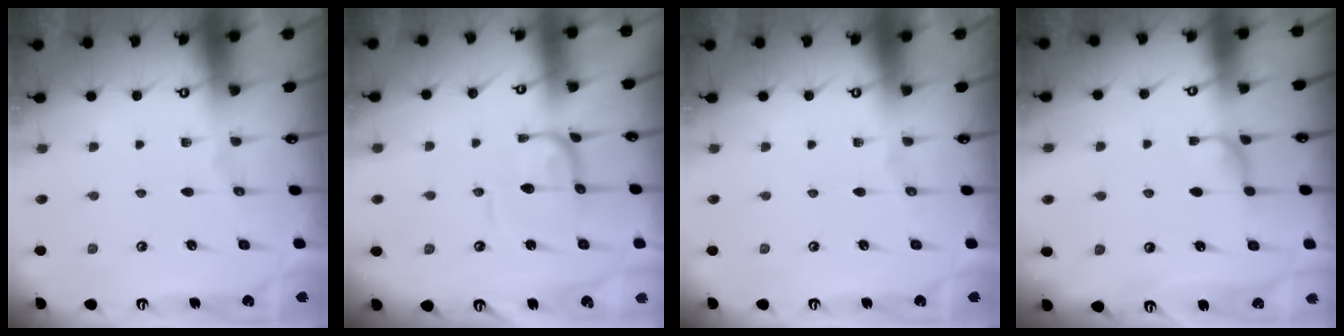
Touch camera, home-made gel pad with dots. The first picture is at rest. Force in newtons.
{"total": 0.0}
{"total": 0.0}
{"total": 0.9, "press": 0.0, "slide": 0.9}